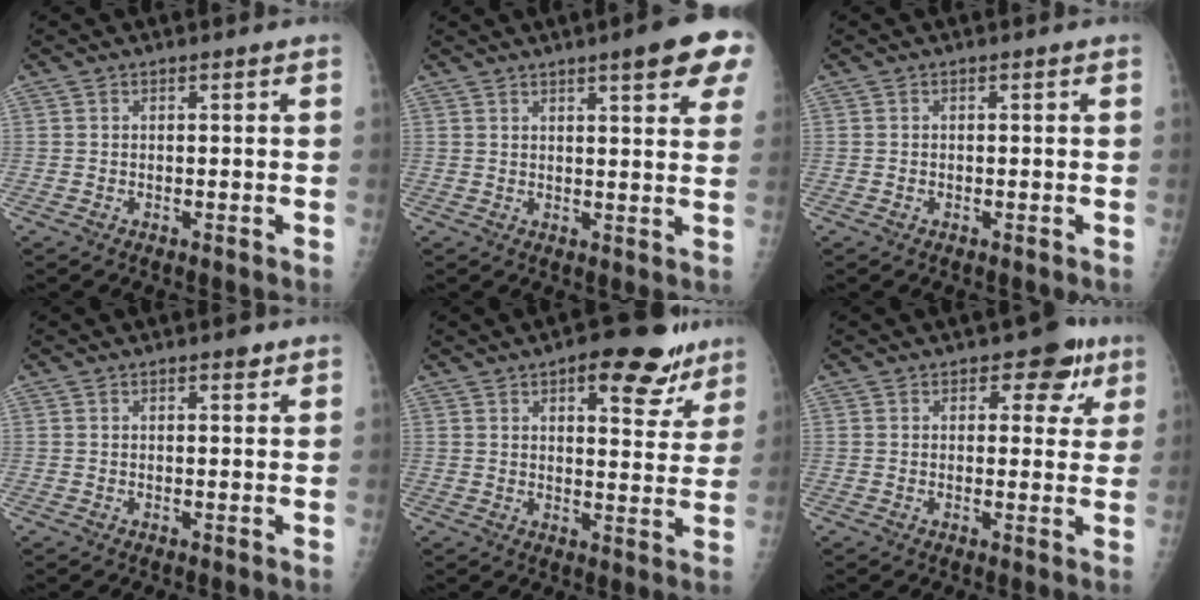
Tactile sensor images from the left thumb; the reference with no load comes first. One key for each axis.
{"total": 10.9, "fx": 6.0, "fy": 2.1, "fz": 8.8, "tx": -0.086, "ty": -0.017, "tz": 0.067}
{"total": 0.5, "fx": -0.4, "fy": 0.4, "fz": 0.0, "tx": 0.004, "ty": 0.005, "tz": -0.008}
{"total": 1.6, "fx": 1.0, "fy": 0.7, "fz": 1.0, "tx": -0.005, "ty": -0.002, "tz": 0.011}
{"total": 13.1, "fx": 7.9, "fy": 5.7, "fz": 8.8, "tx": -0.060, "ty": -0.033, "tz": 0.101}
{"total": 6.6, "fx": 3.3, "fy": 4.2, "fz": 4.0, "tx": -0.001, "ty": -0.007, "tz": 0.033}